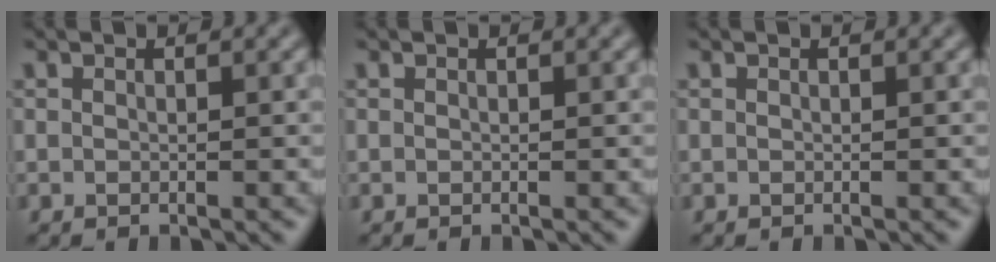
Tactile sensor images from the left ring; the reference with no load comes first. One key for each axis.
{"total": 0.0}
{"total": 0.0}